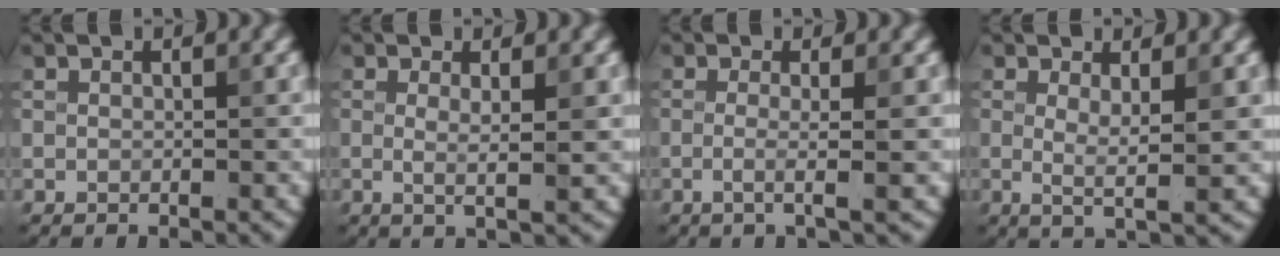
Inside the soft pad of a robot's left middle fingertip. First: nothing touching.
{"total": 2.2, "force": [0.2, 0.3, 2.2], "torque": [-0.035, -0.008, 0.000]}
{"total": 2.4, "force": [-0.3, 0.6, 2.3], "torque": [-0.037, -0.007, -0.014]}
{"total": 2.6, "force": [0.4, 0.4, 2.6], "torque": [-0.044, -0.012, 0.006]}